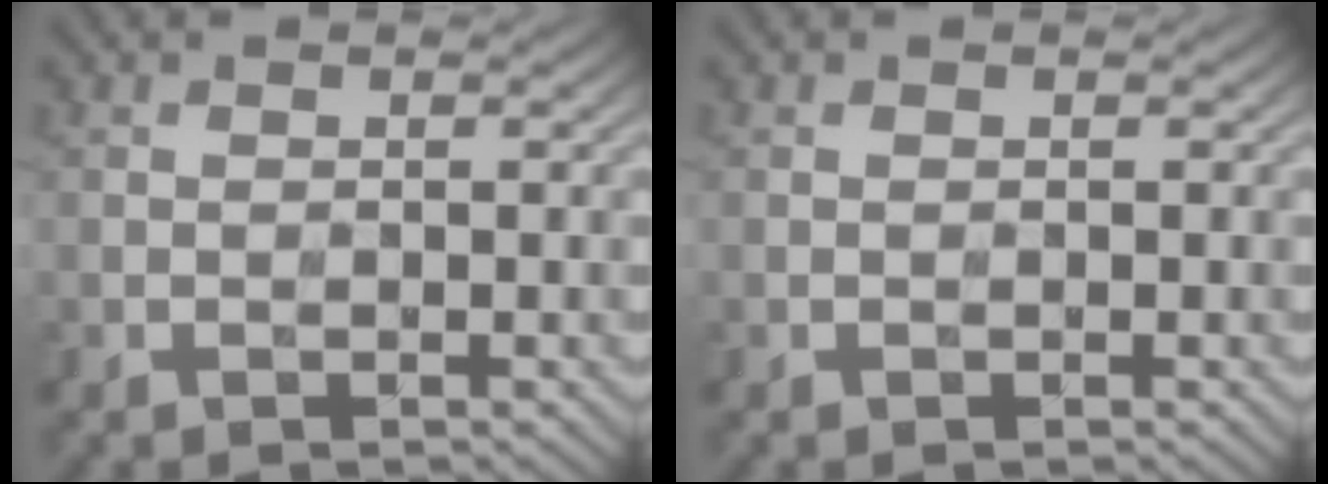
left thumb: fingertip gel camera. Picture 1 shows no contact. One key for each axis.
{"total": 0.0}